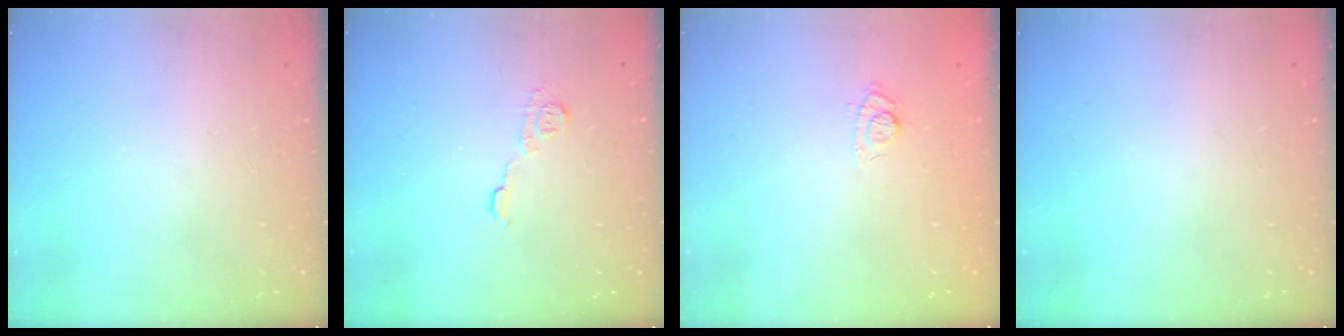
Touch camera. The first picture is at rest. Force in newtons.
{"total": 7.5, "press": 7.4, "slide": 0.6}
{"total": 7.9, "press": 7.7, "slide": 1.6}
{"total": 0.0}